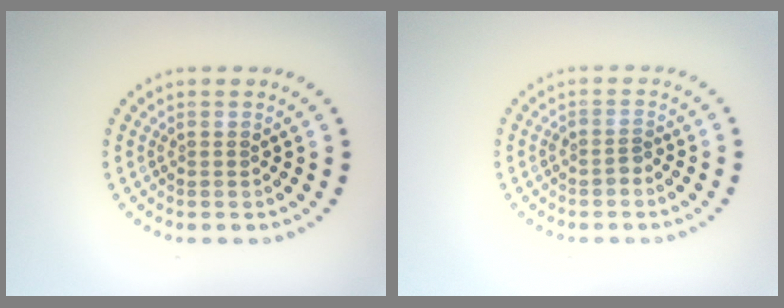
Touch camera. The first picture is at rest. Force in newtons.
{"total": 1.1, "press": 0.9, "slide": 0.7}